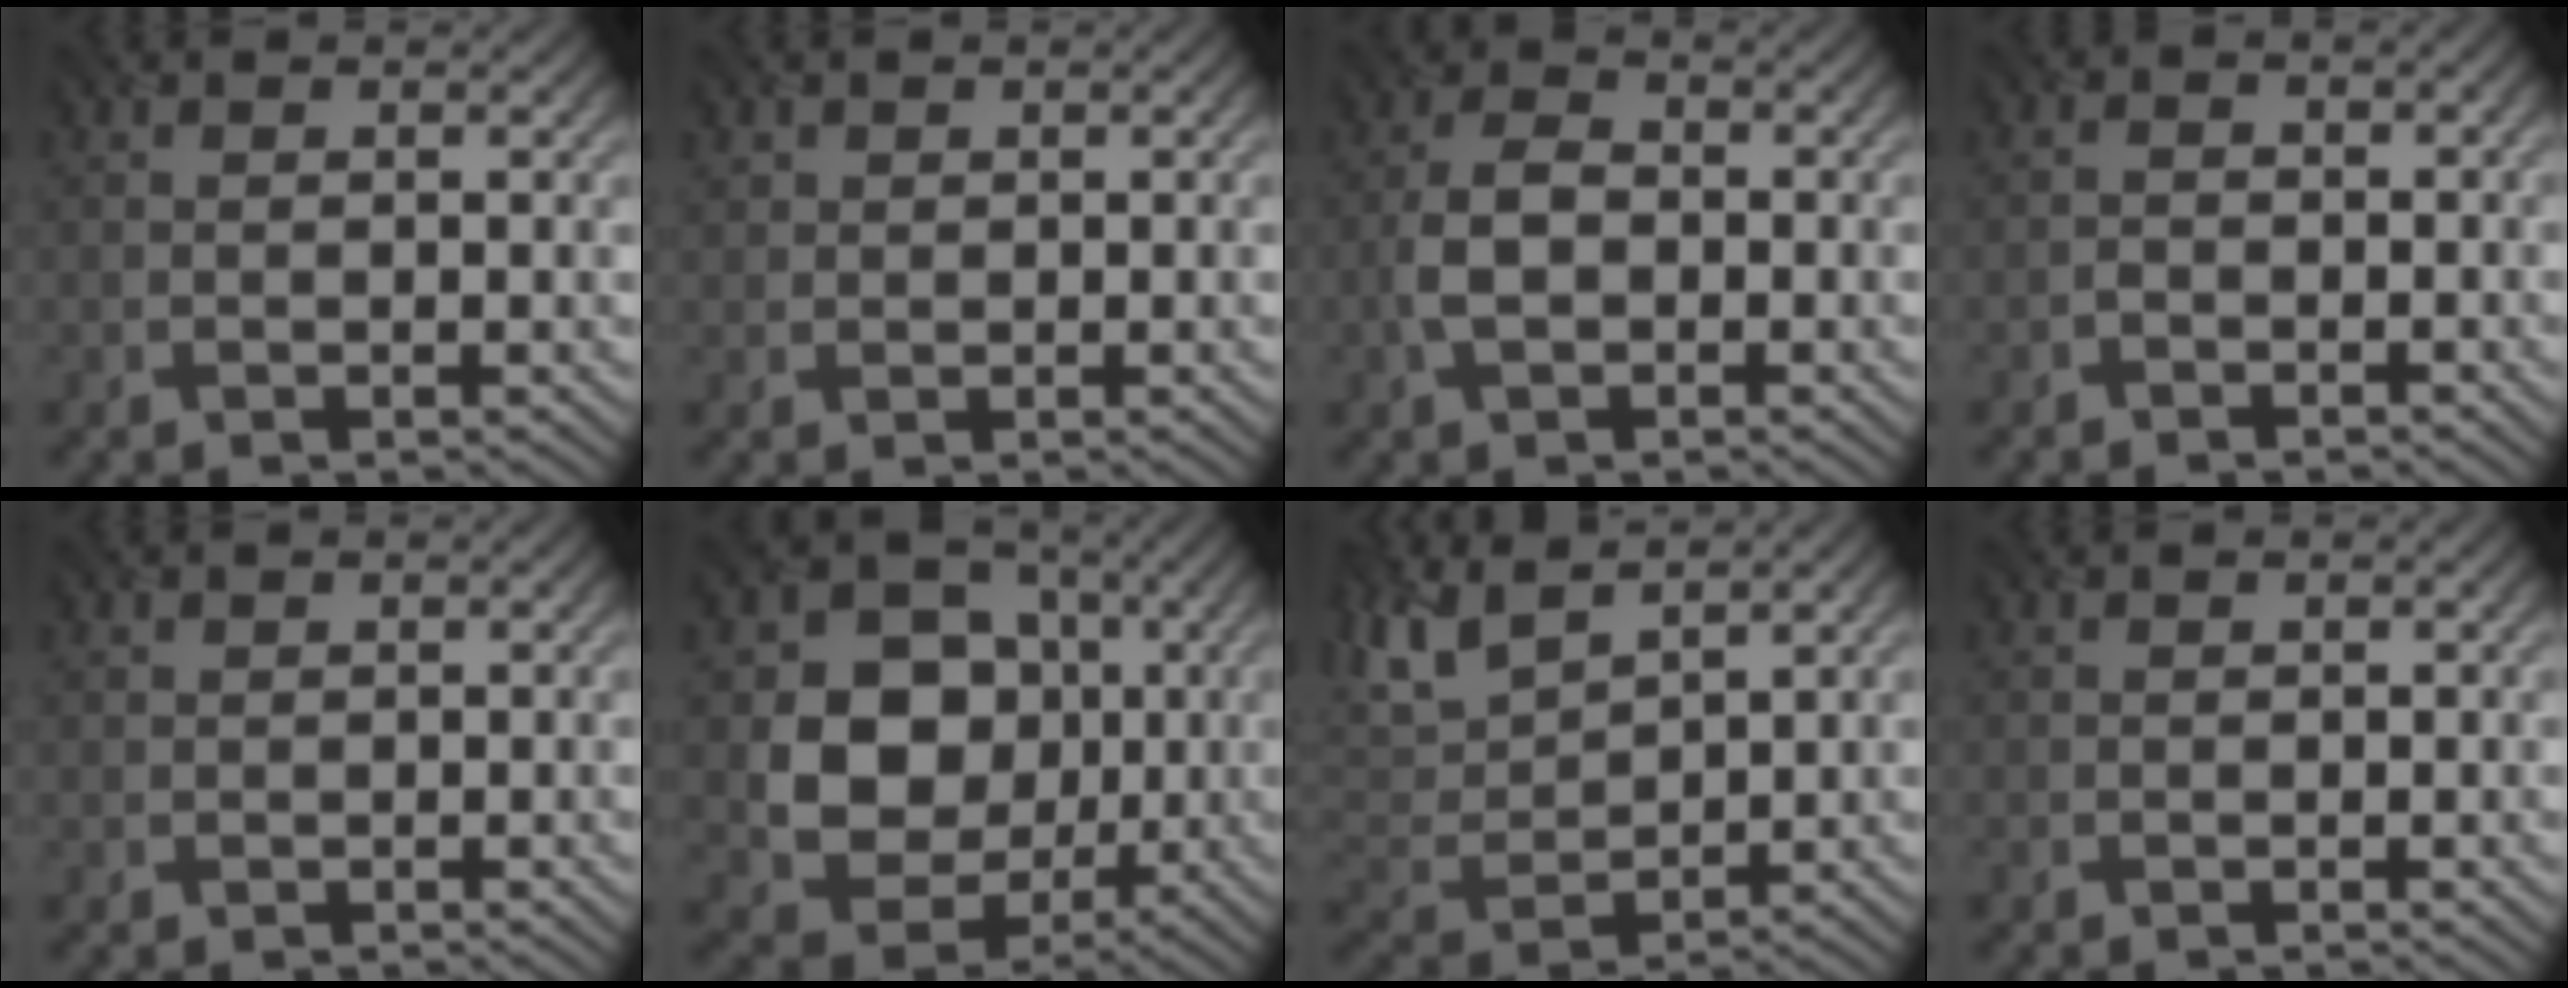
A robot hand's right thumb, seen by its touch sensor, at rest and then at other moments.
{"total": 1.0, "force": [0.7, 0.7, 0.1], "torque": [-0.006, 0.000, 0.015]}
{"total": 4.5, "force": [-1.2, 2.7, 3.3], "torque": [-0.076, 0.006, -0.030]}
{"total": 1.7, "force": [-1.3, 1.0, 0.7], "torque": [-0.011, 0.003, -0.028]}
{"total": 1.1, "force": [-0.1, 1.1, 0.0], "torque": [0.003, -0.006, -0.003]}
{"total": 11.8, "force": [0.1, 10.0, 6.1], "torque": [-0.122, -0.014, -0.013]}
{"total": 7.5, "force": [5.6, 2.4, 4.3], "torque": [-0.118, 0.013, 0.116]}
{"total": 0.0}